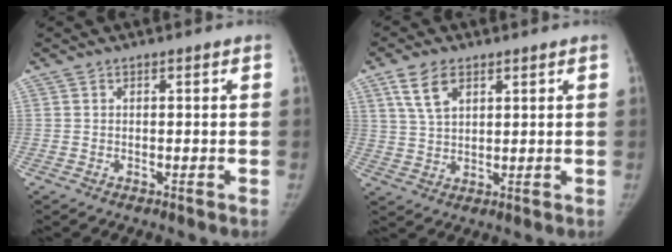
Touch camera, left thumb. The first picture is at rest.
{"total": 6.9, "force": [3.6, 3.8, 4.5], "torque": [-0.080, -0.009, 0.074]}